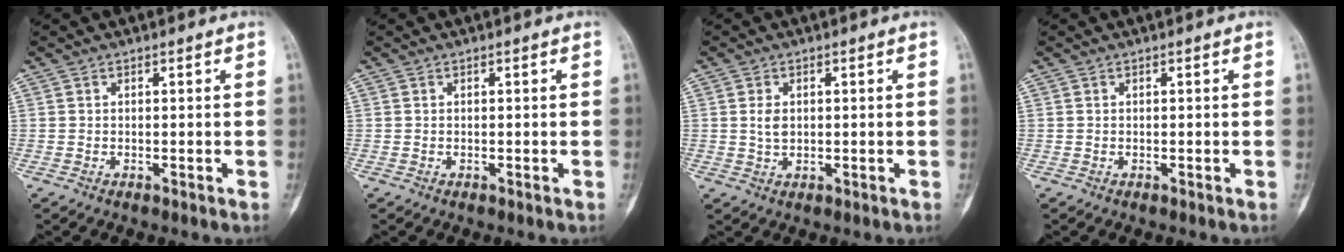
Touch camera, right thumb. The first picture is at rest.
{"total": 0.0}
{"total": 2.7, "force": [0.4, 1.8, 1.9], "torque": [-0.031, -0.001, 0.010]}
{"total": 0.0}